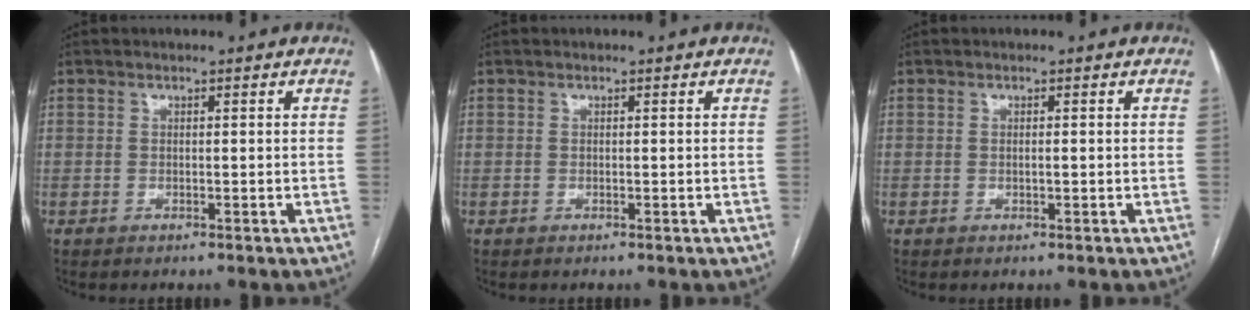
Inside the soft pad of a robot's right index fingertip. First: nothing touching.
{"total": 0.0}
{"total": 0.7, "force": [-0.1, 0.1, 0.7], "torque": [-0.013, 0.000, 0.000]}